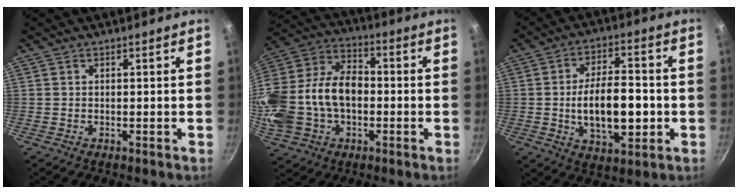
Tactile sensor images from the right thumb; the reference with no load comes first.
{"total": 24.2, "force": [-2.6, 17.0, 17.0], "torque": [-0.357, 0.055, -0.045]}
{"total": 14.2, "force": [-1.9, 7.1, 12.2], "torque": [-0.178, 0.013, -0.024]}